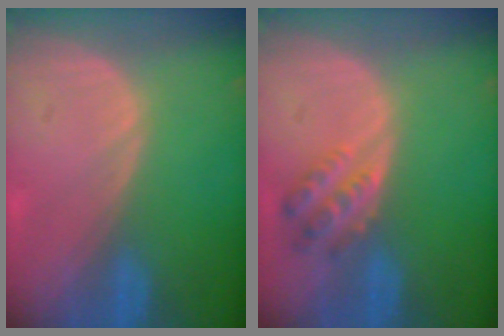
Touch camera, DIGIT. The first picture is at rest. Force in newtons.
{"total": 4.4, "press": 4.2, "slide": 1.3}